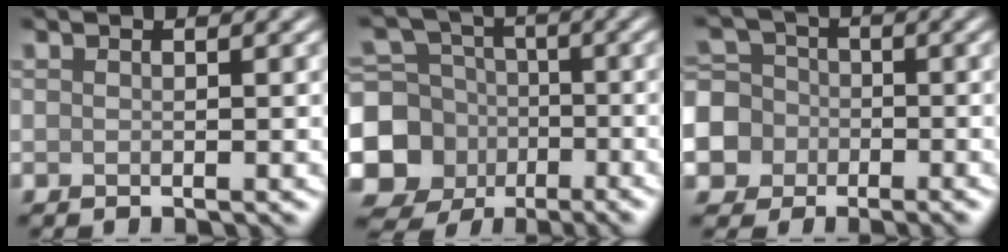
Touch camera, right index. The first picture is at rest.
{"total": 11.7, "force": [-3.8, 10.5, 3.3], "torque": [-0.084, -0.026, -0.092]}
{"total": 9.7, "force": [-4.2, 8.5, 2.1], "torque": [-0.063, -0.019, -0.100]}